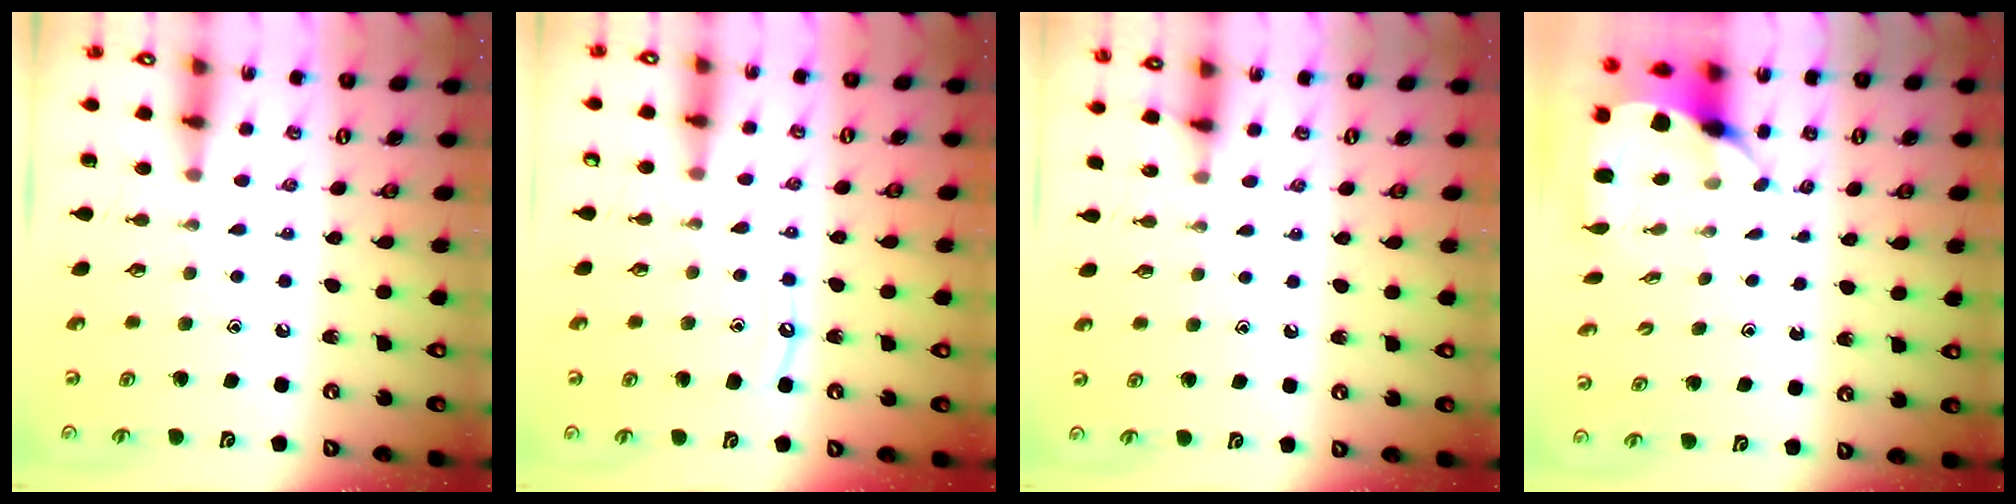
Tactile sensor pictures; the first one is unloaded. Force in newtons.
{"total": 7.1, "press": 7.0, "slide": 0.6}
{"total": 4.2, "press": 4.2, "slide": 0.6}
{"total": 5.2, "press": 5.1, "slide": 0.5}